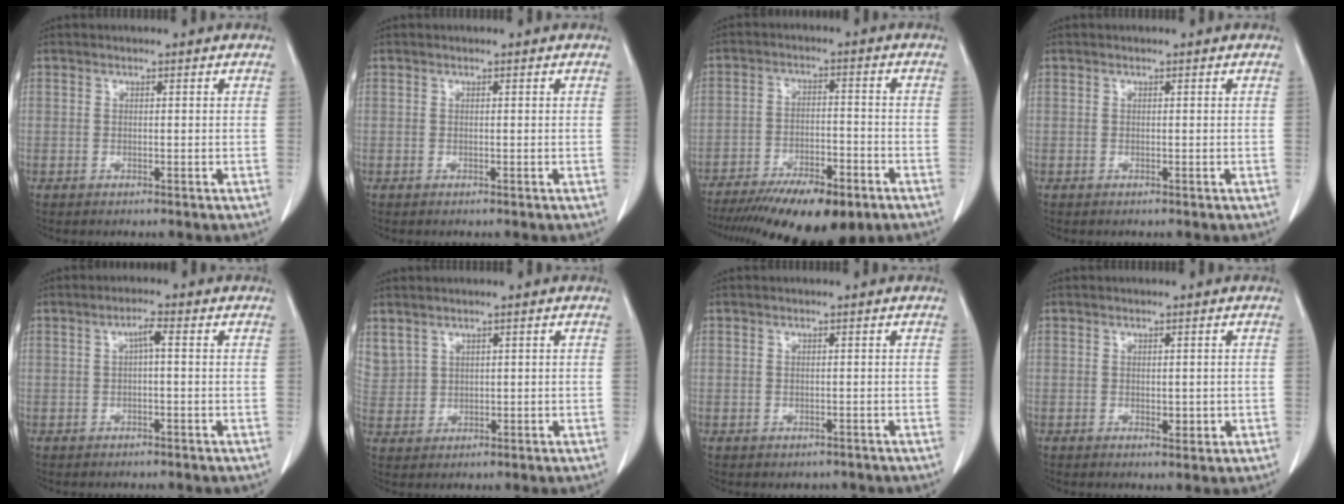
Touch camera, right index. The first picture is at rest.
{"total": 0.0}
{"total": 15.5, "force": [-11.2, 4.6, 9.7], "torque": [-0.153, -0.018, -0.179]}
{"total": 0.0}
{"total": 2.0, "force": [0.2, 0.3, 2.0], "torque": [-0.034, 0.005, 0.004]}
{"total": 4.6, "force": [3.0, 3.3, 1.1], "torque": [-0.030, 0.012, 0.077]}
{"total": 1.7, "force": [-0.8, 1.5, 0.2], "torque": [-0.002, 0.004, -0.007]}
{"total": 1.9, "force": [-0.2, 1.1, 1.5], "torque": [-0.018, -0.001, 0.005]}